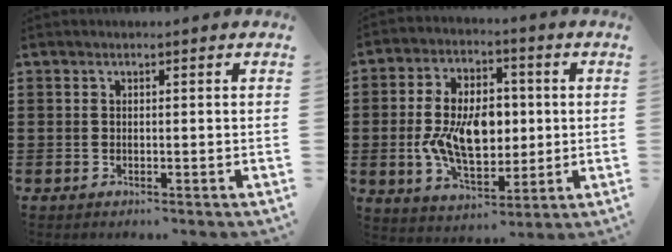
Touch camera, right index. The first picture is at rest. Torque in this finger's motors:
{"motor_torque": [2.14, 0.00, 1.05, 0.21]}